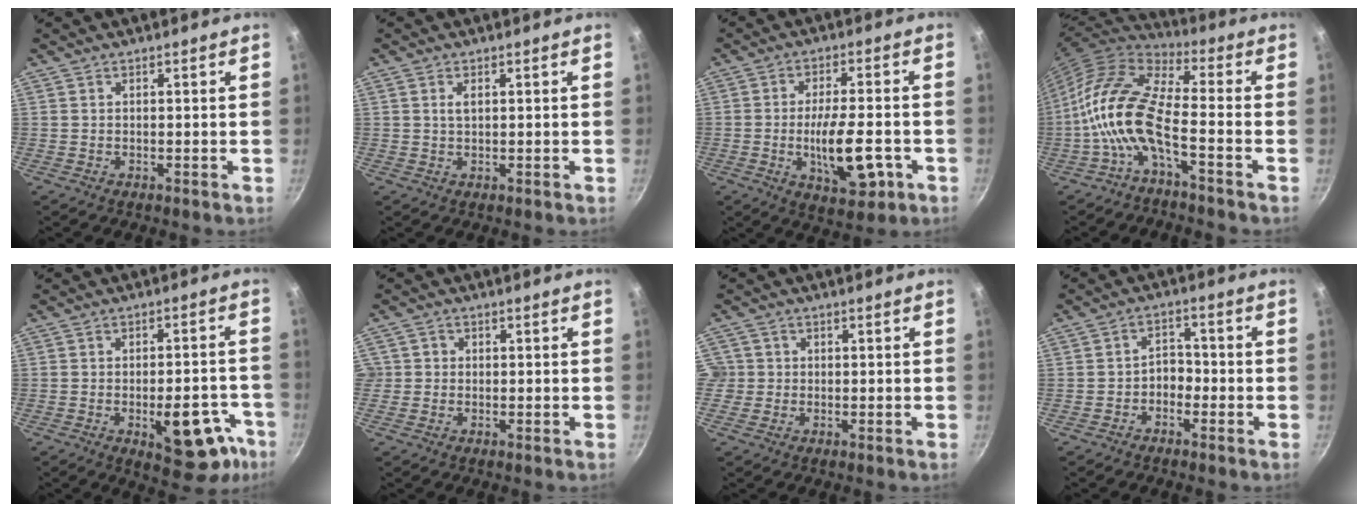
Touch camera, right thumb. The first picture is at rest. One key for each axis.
{"total": 1.5, "fx": 0.4, "fy": 0.7, "fz": 1.2, "tx": -0.024, "ty": -0.001, "tz": 0.009}
{"total": 12.3, "fx": -3.6, "fy": 4.6, "fz": 10.7, "tx": -0.162, "ty": 0.011, "tz": -0.050}
{"total": 13.8, "fx": -4.5, "fy": 4.9, "fz": 12.1, "tx": -0.243, "ty": 0.047, "tz": -0.102}
{"total": 14.4, "fx": -6.1, "fy": 6.7, "fz": 11.2, "tx": -0.086, "ty": 0.027, "tz": -0.074}
{"total": 2.0, "fx": -0.1, "fy": 1.9, "fz": 0.4, "tx": 0.008, "ty": 0.006, "tz": -0.005}
{"total": 3.1, "fx": -0.2, "fy": 3.1, "fz": 0.5, "tx": 0.008, "ty": 0.010, "tz": -0.007}
{"total": 3.6, "fx": -1.7, "fy": 2.6, "fz": 1.9, "tx": -0.007, "ty": 0.025, "tz": -0.033}